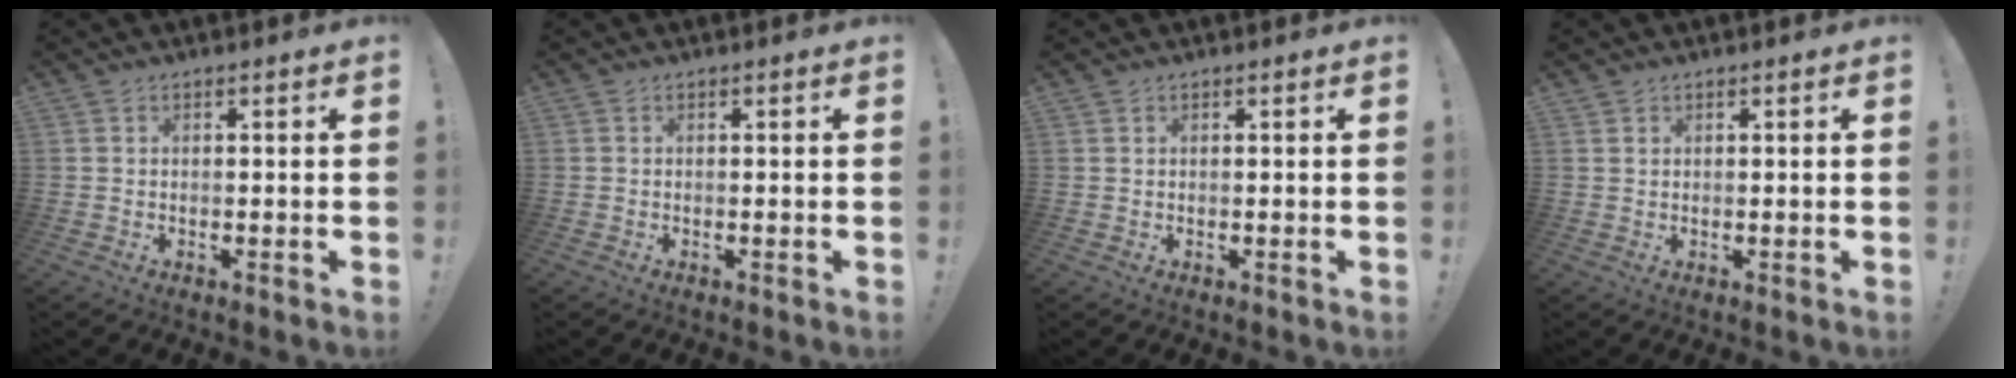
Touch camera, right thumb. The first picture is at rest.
{"total": 0.0}
{"total": 0.0}
{"total": 0.8, "force": [0.6, 0.5, 0.1], "torque": [0.000, 0.000, 0.011]}